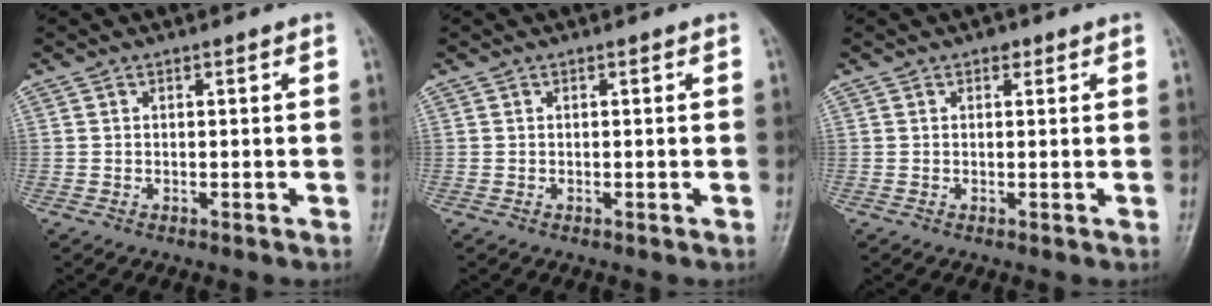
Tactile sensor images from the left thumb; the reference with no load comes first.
{"total": 0.0}
{"total": 1.3, "force": [0.7, 0.9, 0.6], "torque": [0.002, -0.001, 0.006]}